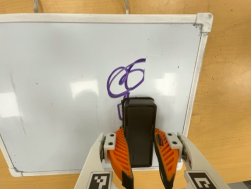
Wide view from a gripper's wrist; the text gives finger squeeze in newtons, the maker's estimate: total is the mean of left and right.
{"total": 12.8, "left": 11.6, "right": 14.0}